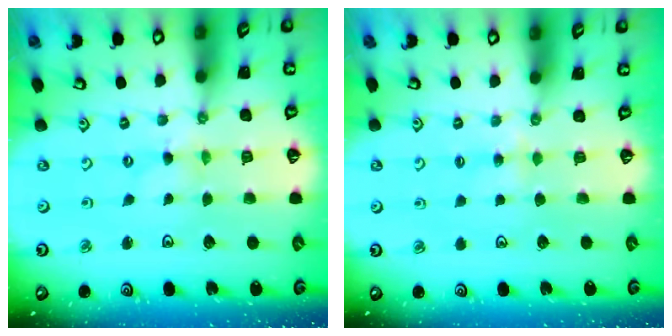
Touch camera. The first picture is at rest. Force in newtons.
{"total": 3.0, "press": 3.0, "slide": 0.5}